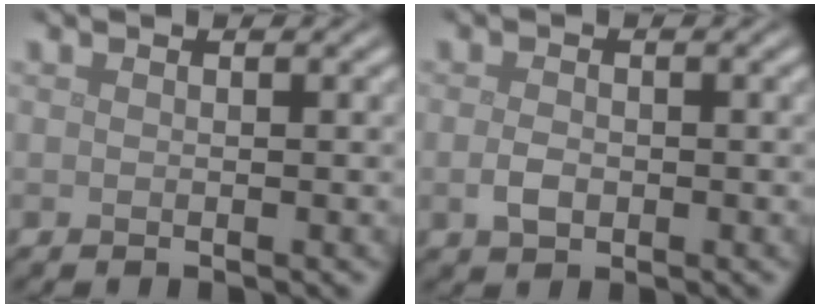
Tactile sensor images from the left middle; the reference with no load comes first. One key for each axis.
{"total": 1.6, "fx": -0.3, "fy": 1.1, "fz": 1.1, "tx": -0.025, "ty": -0.001, "tz": -0.008}